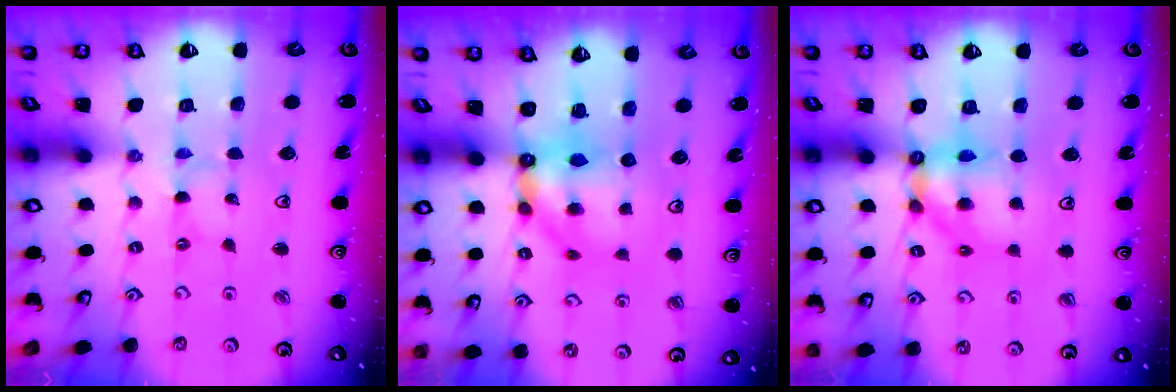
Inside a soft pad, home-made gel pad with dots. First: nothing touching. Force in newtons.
{"total": 7.3, "press": 7.3, "slide": 0.5}
{"total": 8.4, "press": 8.3, "slide": 0.9}